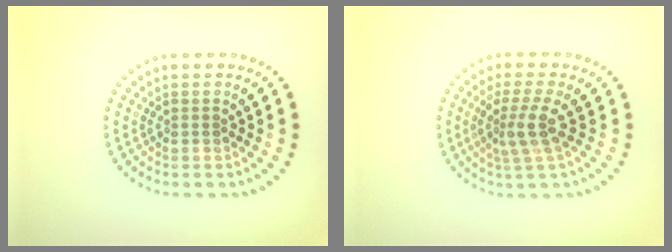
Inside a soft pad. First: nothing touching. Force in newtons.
{"total": 2.9, "press": 2.2, "slide": 1.9}